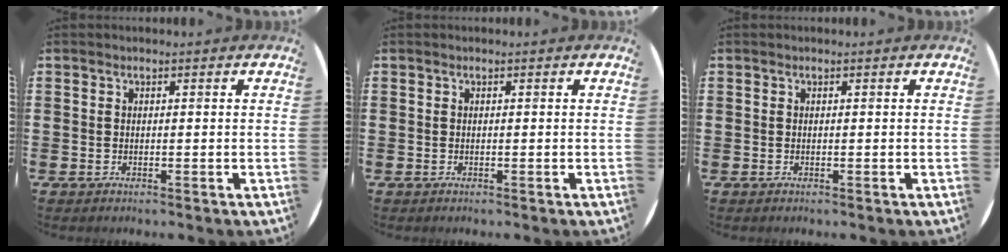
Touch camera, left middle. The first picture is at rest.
{"total": 0.0}
{"total": 0.0}